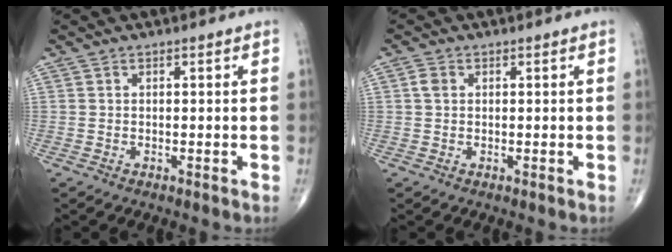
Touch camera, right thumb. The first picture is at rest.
{"total": 1.7, "force": [0.4, 1.3, 1.0], "torque": [-0.019, 0.004, 0.006]}